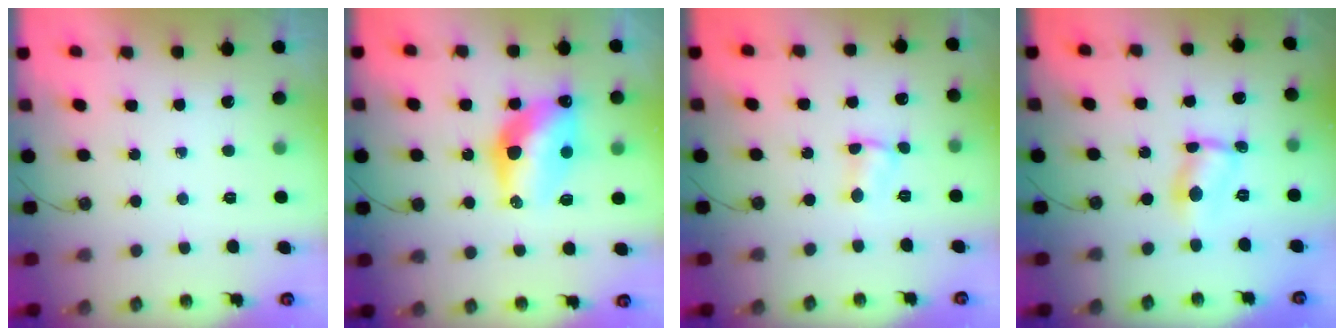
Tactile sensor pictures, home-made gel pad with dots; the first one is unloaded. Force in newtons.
{"total": 14.0, "press": 14.0, "slide": 1.2}
{"total": 2.9, "press": 2.8, "slide": 0.3}
{"total": 3.8, "press": 3.8, "slide": 0.1}